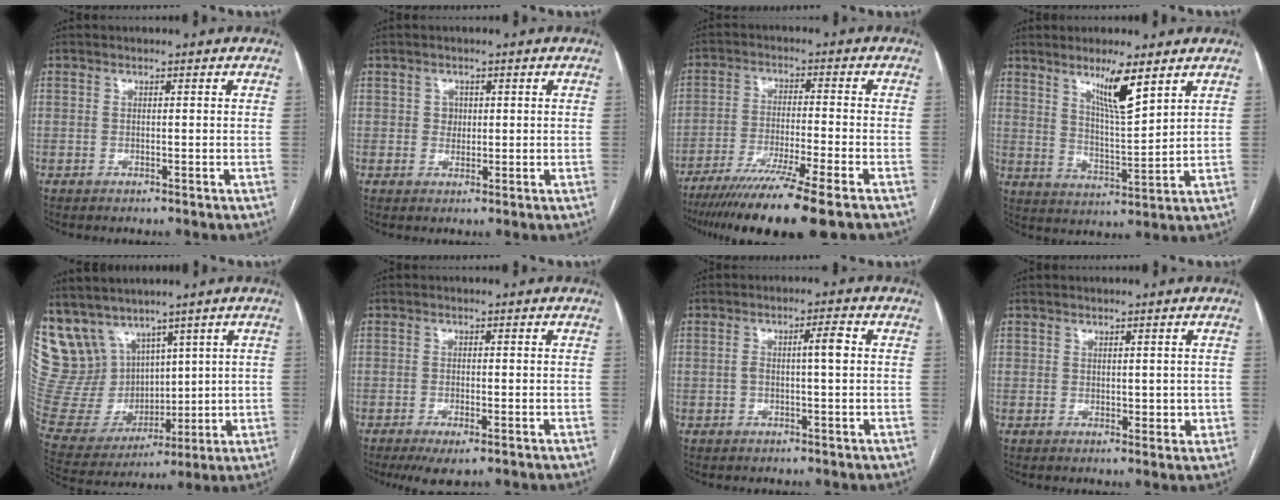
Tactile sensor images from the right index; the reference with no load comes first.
{"total": 1.7, "force": [0.4, 1.6, 0.5], "torque": [-0.005, 0.000, 0.005]}
{"total": 14.8, "force": [-11.2, -0.6, 9.7], "torque": [-0.165, -0.045, -0.181]}
{"total": 8.1, "force": [5.1, 0.6, 6.2], "torque": [-0.112, -0.014, 0.093]}
{"total": 17.8, "force": [11.2, 12.4, 6.3], "torque": [-0.165, 0.055, 0.249]}
{"total": 3.9, "force": [-2.2, 0.9, 3.1], "torque": [-0.054, -0.009, -0.033]}
{"total": 3.8, "force": [0.2, 0.4, 3.7], "torque": [-0.067, 0.014, 0.004]}
{"total": 2.4, "force": [0.4, 1.8, 1.4], "torque": [-0.013, -0.001, 0.009]}